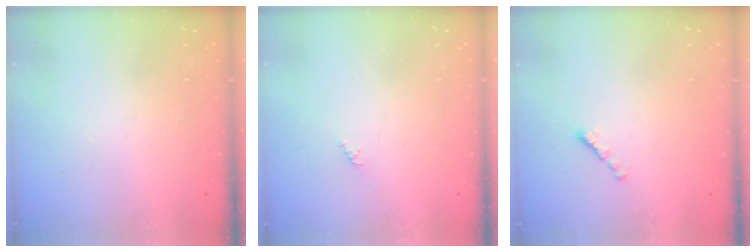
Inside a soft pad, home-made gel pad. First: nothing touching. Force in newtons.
{"total": 0.8, "press": 0.7, "slide": 0.4}
{"total": 1.5, "press": 1.4, "slide": 0.5}